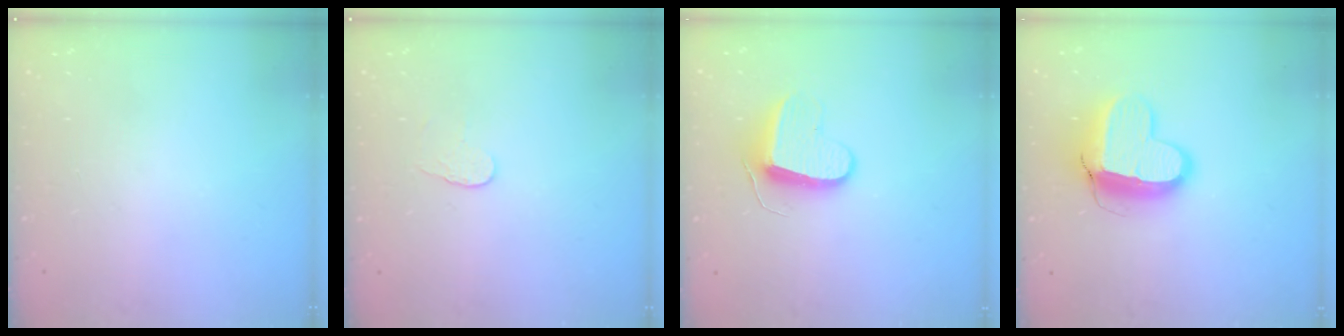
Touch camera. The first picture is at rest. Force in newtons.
{"total": 3.1, "press": 3.1, "slide": 0.3}
{"total": 9.0, "press": 9.0, "slide": 0.1}
{"total": 13.1, "press": 13.0, "slide": 1.3}